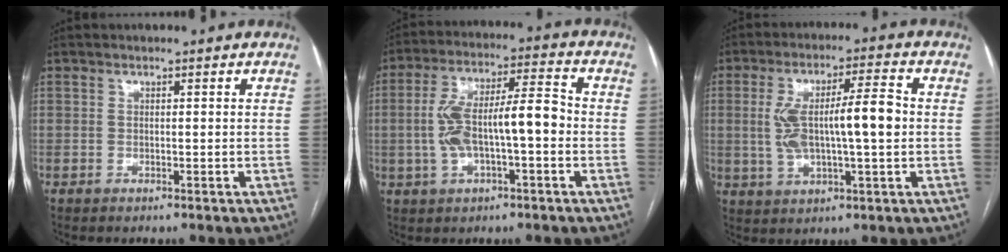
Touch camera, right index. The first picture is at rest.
{"total": 11.9, "force": [-1.4, 3.1, 11.4], "torque": [-0.215, 0.031, -0.020]}
{"total": 11.4, "force": [0.3, 2.3, 11.2], "torque": [-0.211, 0.021, 0.009]}